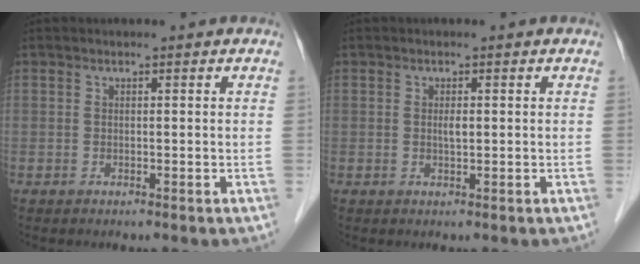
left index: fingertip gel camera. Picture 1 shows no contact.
{"total": 1.1, "force": [-0.1, 0.2, 1.1], "torque": [-0.019, -0.004, -0.001]}